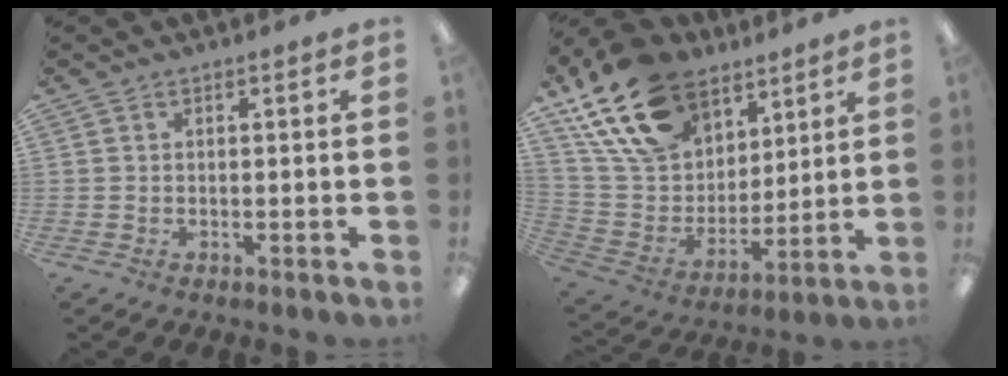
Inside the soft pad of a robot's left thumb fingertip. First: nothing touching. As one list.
[{"total": 21.5, "force": [14.0, 12.9, 9.8], "torque": [-0.202, -0.063, 0.265]}]